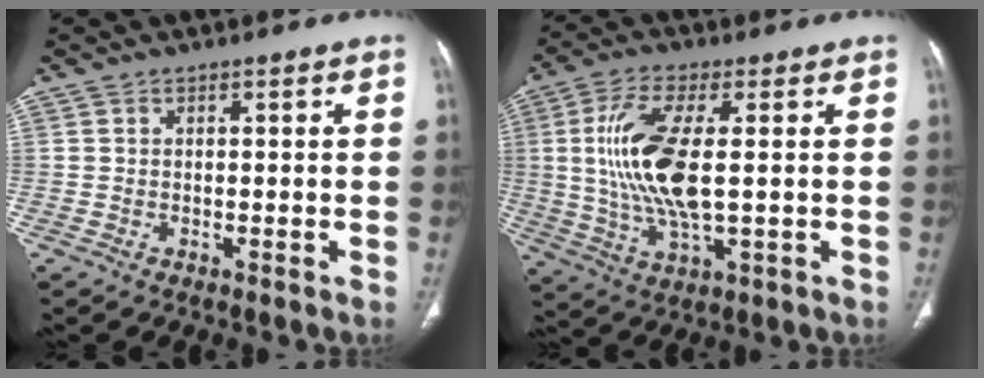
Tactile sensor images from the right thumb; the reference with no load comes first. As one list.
[{"total": 14.4, "force": [1.4, 5.3, 13.4], "torque": [-0.288, -0.007, 0.030]}]